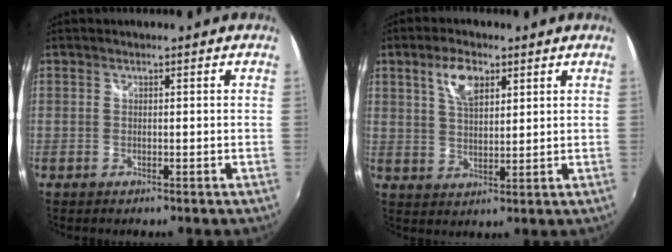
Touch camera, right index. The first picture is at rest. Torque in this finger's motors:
{"motor_torque": [0.13, 0.04, 0.33, 0.06]}